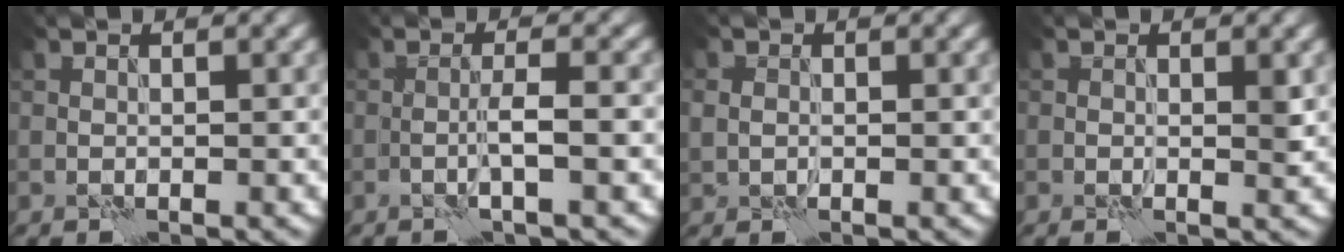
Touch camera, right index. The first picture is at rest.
{"total": 2.2, "force": [-0.7, 0.1, 2.1], "torque": [-0.039, 0.007, -0.018]}
{"total": 1.6, "force": [0.0, 1.3, 0.9], "torque": [-0.019, 0.001, 0.002]}
{"total": 1.2, "force": [0.0, 0.5, 1.1], "torque": [-0.012, -0.003, -0.001]}